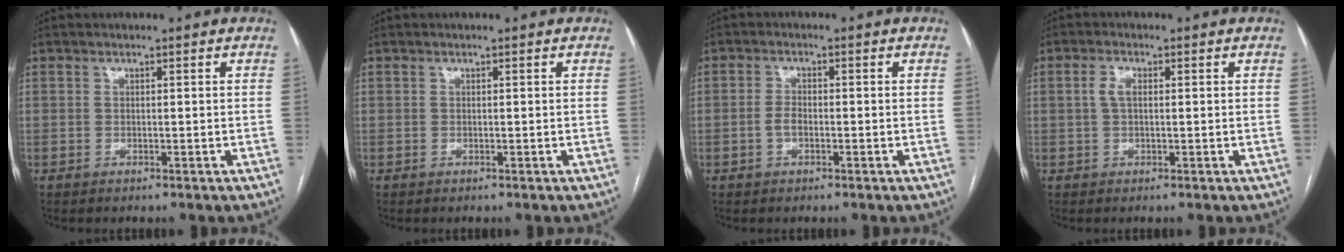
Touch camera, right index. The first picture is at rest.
{"total": 0.0}
{"total": 2.2, "force": [-0.6, 1.1, 1.8], "torque": [-0.037, 0.003, -0.011]}
{"total": 2.4, "force": [0.5, 1.1, 2.1], "torque": [-0.046, 0.009, 0.009]}